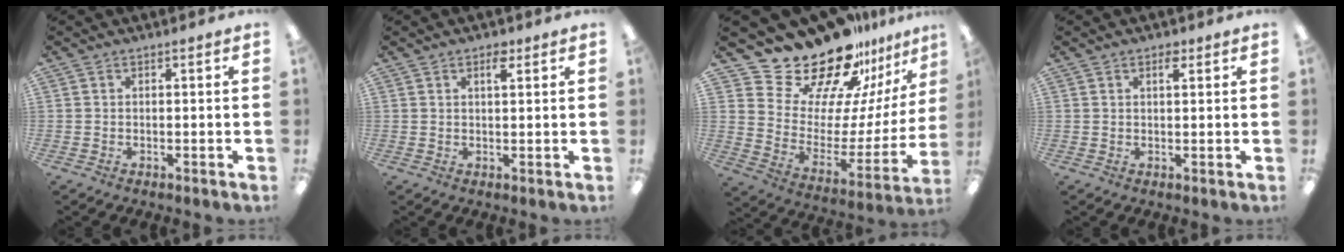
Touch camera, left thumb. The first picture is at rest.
{"total": 2.8, "force": [1.8, 1.0, 1.8], "torque": [-0.025, -0.004, 0.029]}
{"total": 25.1, "force": [21.5, 10.2, 7.9], "torque": [-0.133, -0.167, 0.395]}
{"total": 2.0, "force": [1.4, 0.7, 1.2], "torque": [-0.011, -0.006, 0.021]}